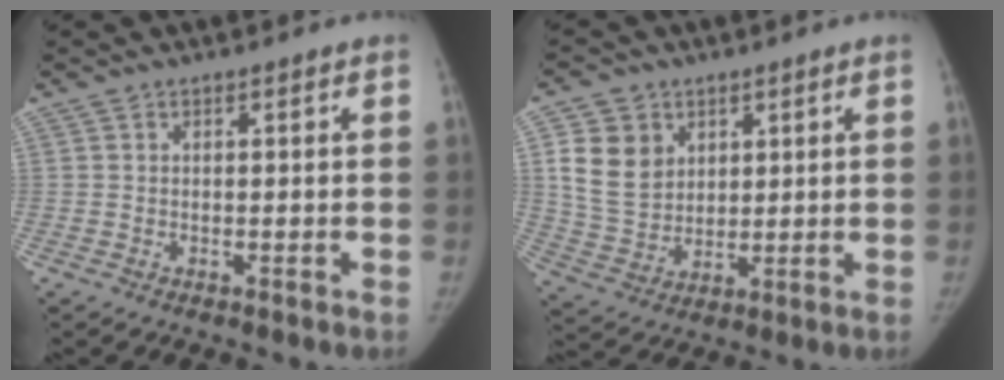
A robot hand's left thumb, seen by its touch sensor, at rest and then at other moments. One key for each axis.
{"total": 10.5, "fx": 3.7, "fy": 8.3, "fz": 5.2, "tx": -0.071, "ty": -0.016, "tz": 0.083}